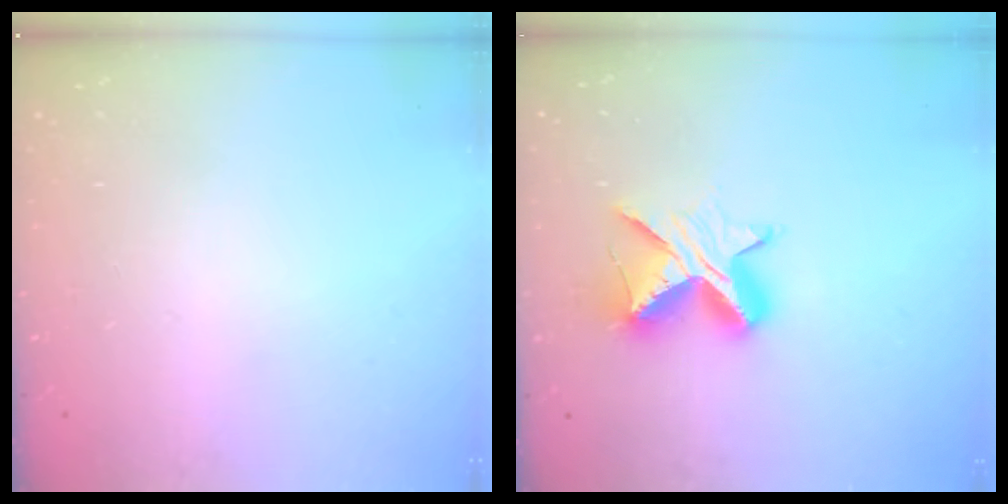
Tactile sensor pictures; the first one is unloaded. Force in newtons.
{"total": 10.3, "press": 10.3, "slide": 0.6}